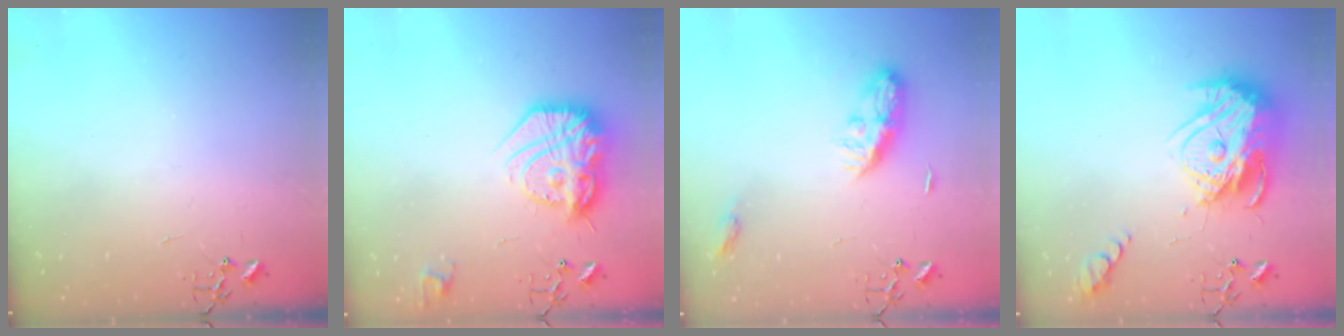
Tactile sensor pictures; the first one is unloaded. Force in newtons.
{"total": 23.1, "press": 23.0, "slide": 2.4}
{"total": 9.4, "press": 9.4, "slide": 0.1}
{"total": 19.3, "press": 19.2, "slide": 1.7}